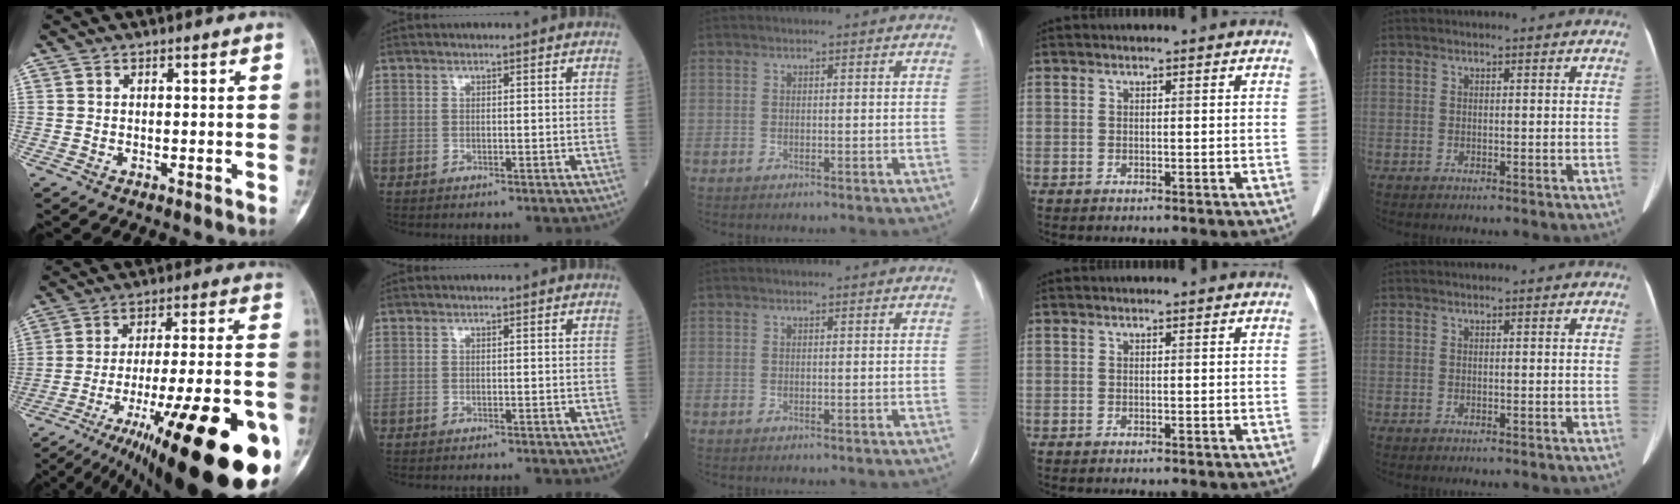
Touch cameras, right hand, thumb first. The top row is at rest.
{"thumb": {"total": 34.9, "force": [-17.2, 8.5, 29.1], "torque": [-0.375, 0.040, -0.262]}, "index": {"total": 1.3, "force": [-1.2, -0.2, 0.3], "torque": [-0.001, 0.000, -0.016]}}